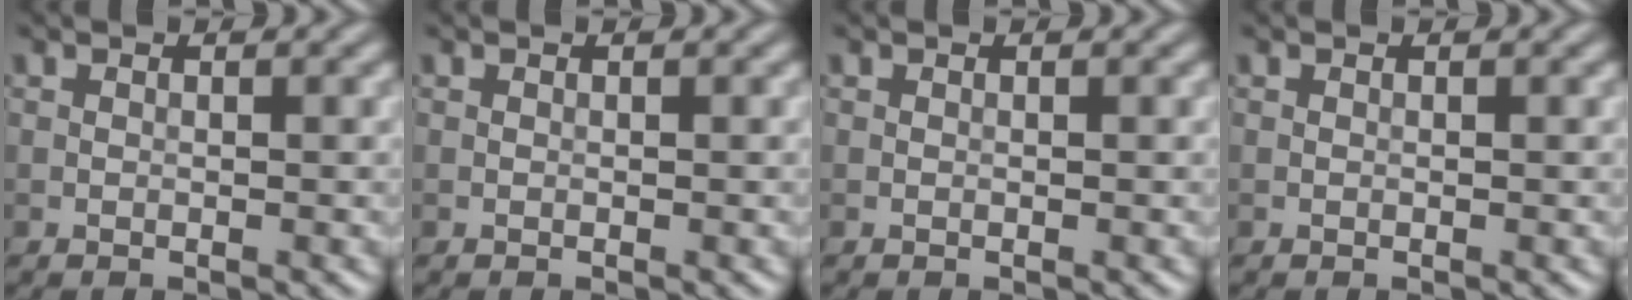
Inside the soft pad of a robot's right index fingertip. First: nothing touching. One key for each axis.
{"total": 0.0}
{"total": 0.0}
{"total": 0.0}